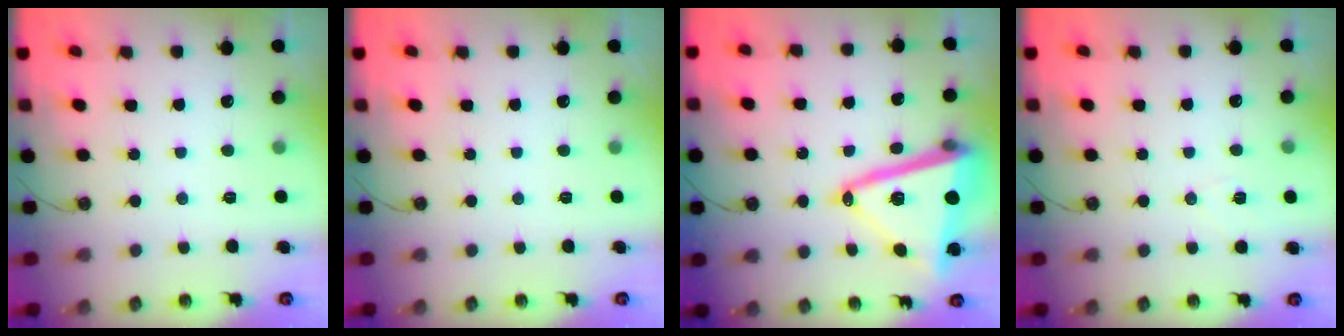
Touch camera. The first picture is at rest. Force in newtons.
{"total": 0.0}
{"total": 20.5, "press": 20.4, "slide": 1.9}
{"total": 6.9, "press": 5.7, "slide": 3.8}